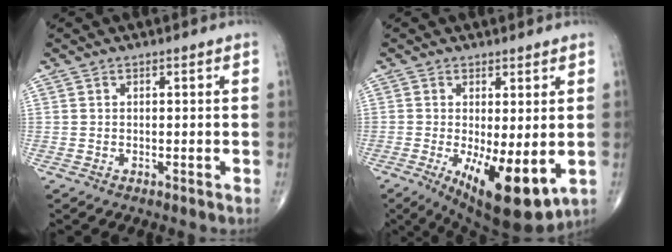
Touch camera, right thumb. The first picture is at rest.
{"total": 13.0, "force": [-2.9, 4.6, 11.8], "torque": [-0.178, -0.028, -0.028]}